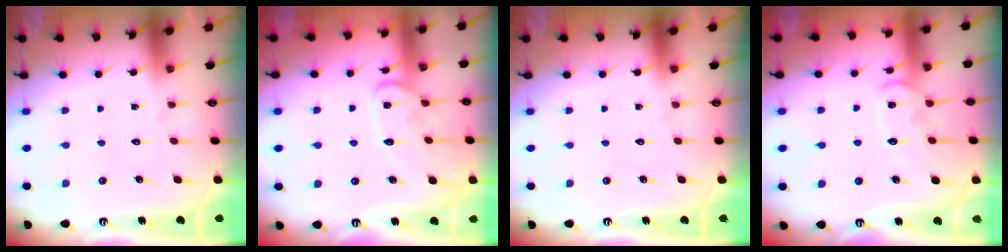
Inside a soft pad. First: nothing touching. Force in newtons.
{"total": 11.3, "press": 11.2, "slide": 0.4}
{"total": 0.0}
{"total": 10.9, "press": 10.8, "slide": 0.9}